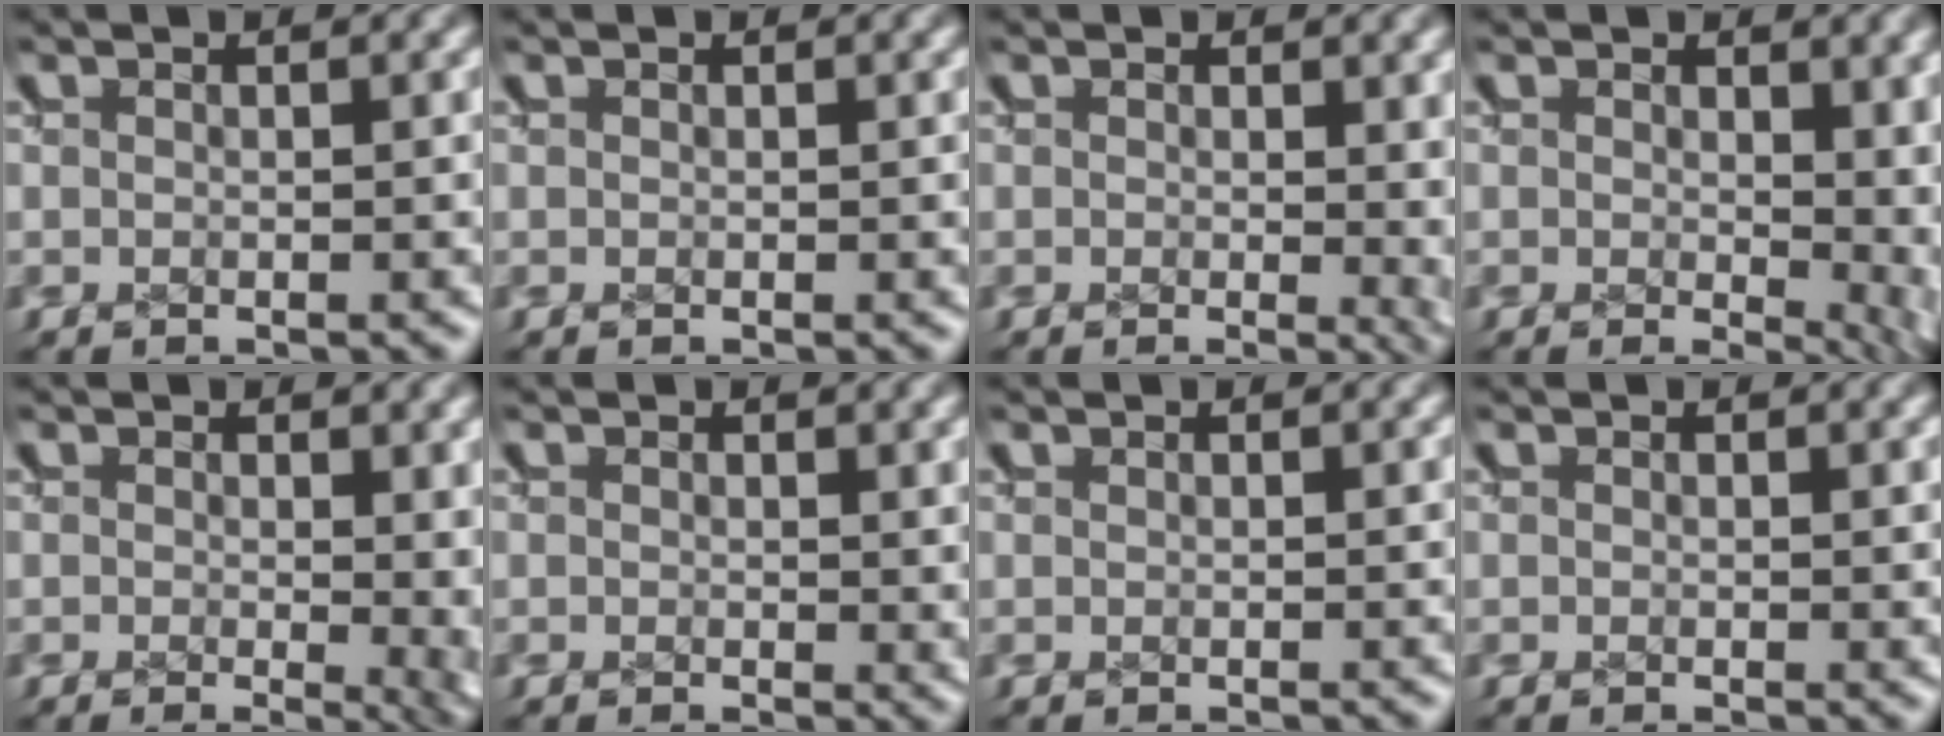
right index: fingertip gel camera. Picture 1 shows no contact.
{"total": 0.0}
{"total": 1.8, "force": [0.3, 0.6, 1.6], "torque": [-0.018, -0.010, 0.007]}
{"total": 2.8, "force": [0.3, 1.4, 2.5], "torque": [-0.036, -0.020, 0.013]}
{"total": 2.6, "force": [0.1, 1.0, 2.4], "torque": [-0.023, -0.015, 0.006]}
{"total": 0.8, "force": [0.4, 0.3, 0.6], "torque": [-0.009, -0.007, 0.008]}
{"total": 0.0}
{"total": 0.0}